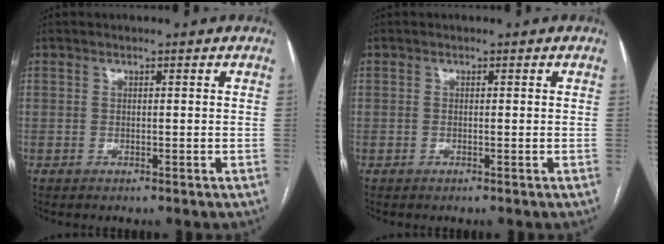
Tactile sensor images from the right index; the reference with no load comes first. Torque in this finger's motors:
{"motor_torque": [-0.06, -0.09, 0.02, 0.01]}